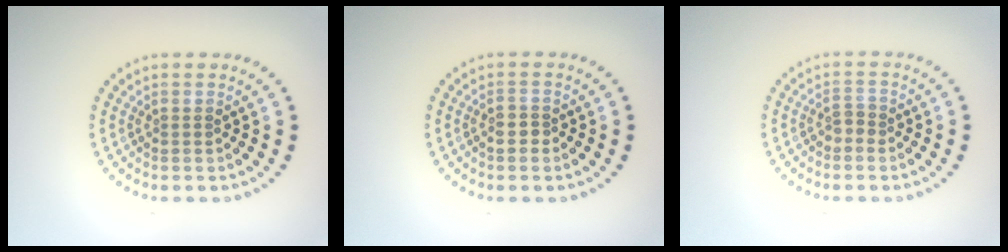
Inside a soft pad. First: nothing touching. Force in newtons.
{"total": 1.4, "press": 1.2, "slide": 0.7}
{"total": 1.2, "press": 1.1, "slide": 0.5}